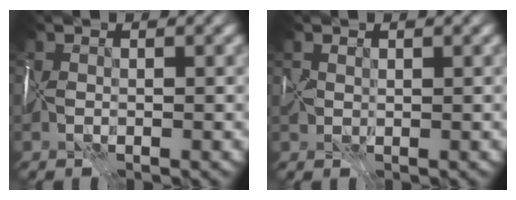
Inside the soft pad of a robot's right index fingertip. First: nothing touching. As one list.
[{"total": 0.8, "force": [0.6, -0.1, -0.4], "torque": [0.010, 0.007, 0.012]}]